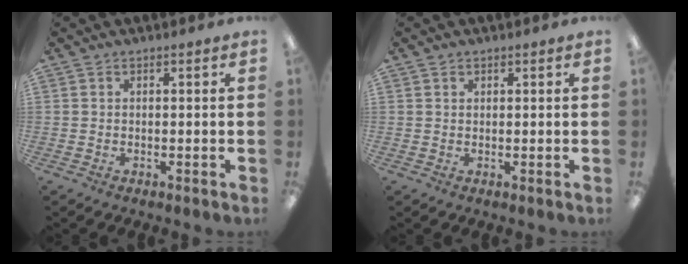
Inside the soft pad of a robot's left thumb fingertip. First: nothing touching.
{"total": 0.8, "force": [0.5, 0.6, 0.3], "torque": [-0.006, 0.003, 0.009]}